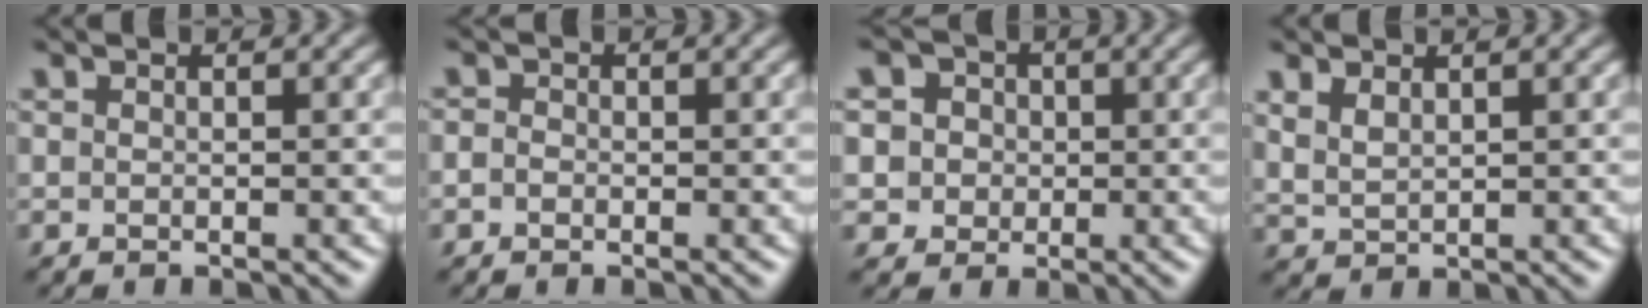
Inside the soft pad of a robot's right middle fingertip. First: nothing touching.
{"total": 1.0, "force": [-0.4, 0.8, 0.5], "torque": [-0.007, 0.002, -0.007]}
{"total": 6.6, "force": [2.8, 5.5, 2.3], "torque": [-0.043, 0.024, 0.029]}
{"total": 1.7, "force": [1.3, 0.8, 0.8], "torque": [-0.024, -0.001, 0.032]}